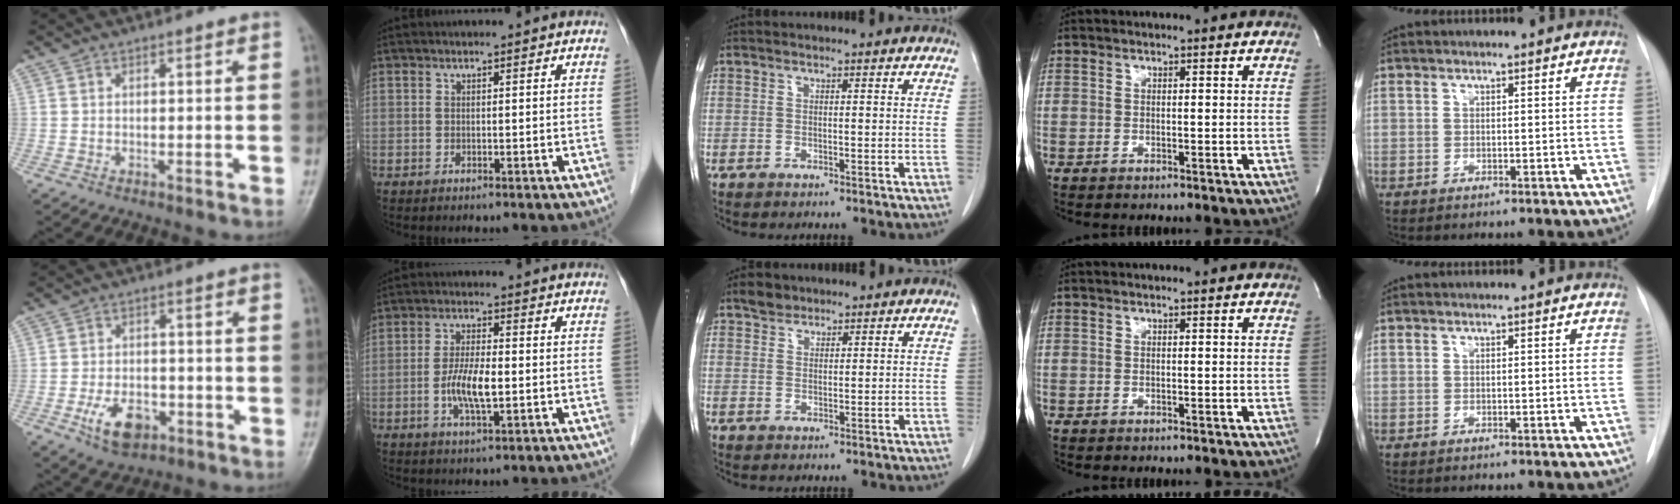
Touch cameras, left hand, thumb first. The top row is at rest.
{"thumb": {"total": 8.0, "force": [-3.5, 4.8, 5.4], "torque": [-0.082, 0.017, -0.055]}, "index": {"total": 6.1, "force": [-1.4, 1.4, 5.8], "torque": [-0.120, -0.007, -0.026]}, "middle": {"total": 2.2, "force": [1.8, 1.2, 0.3], "torque": [-0.009, 0.005, 0.031]}}